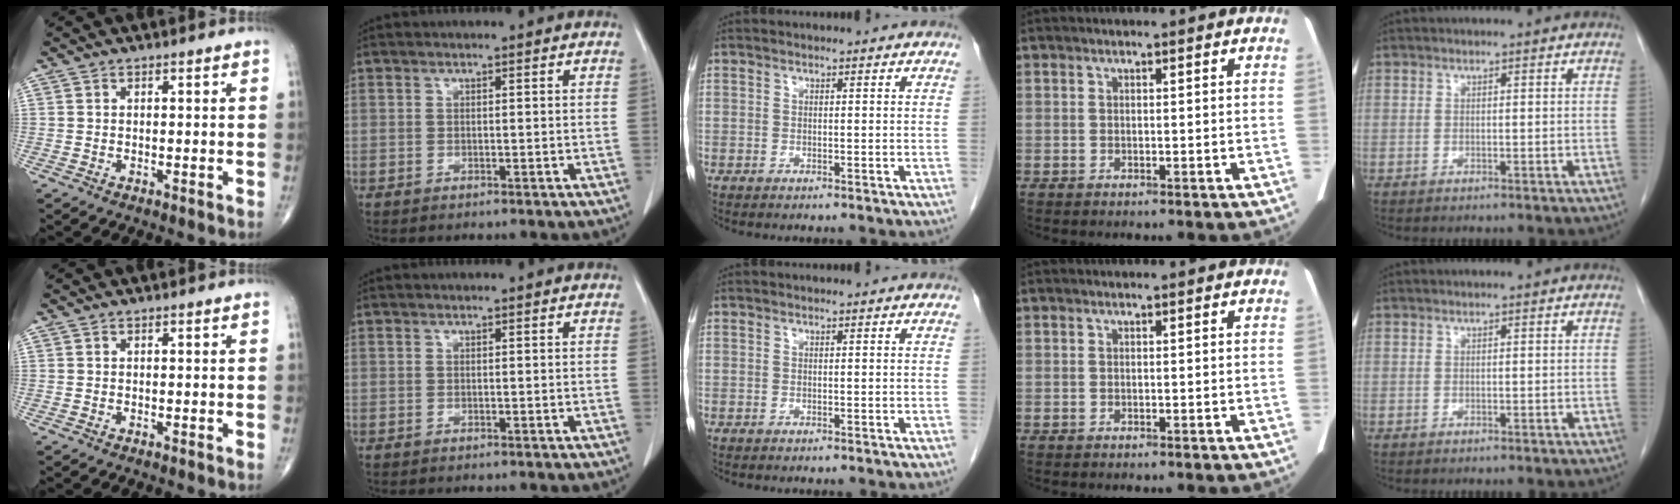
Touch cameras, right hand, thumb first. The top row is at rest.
{}